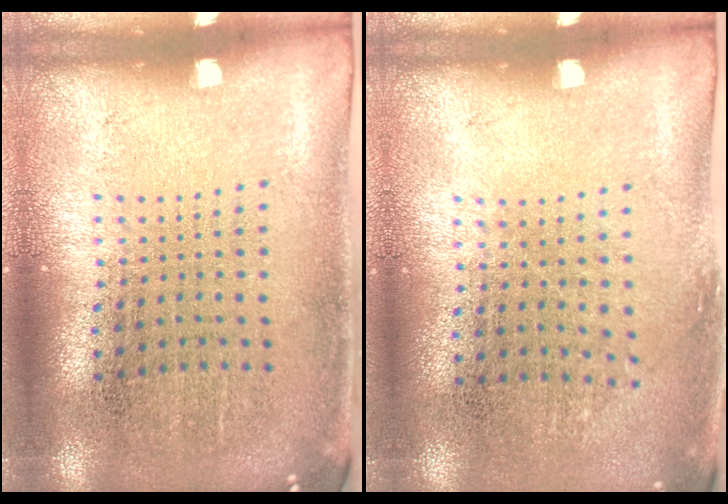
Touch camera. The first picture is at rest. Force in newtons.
{"total": 0.8, "press": 0.6, "slide": 0.5}